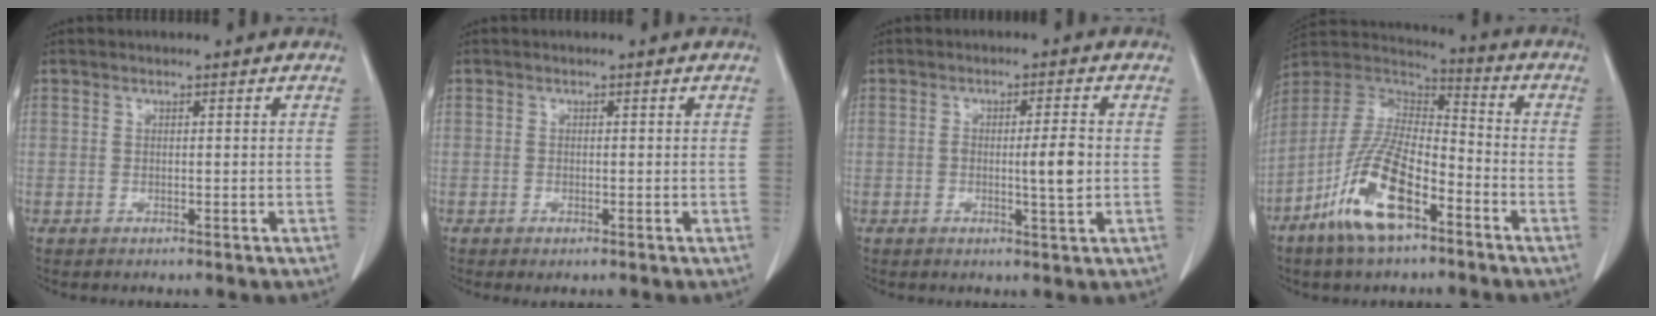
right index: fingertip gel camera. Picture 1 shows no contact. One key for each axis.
{"total": 0.8, "fx": -0.5, "fy": 0.2, "fz": 0.6, "tx": -0.009, "ty": -0.002, "tz": -0.006}
{"total": 4.3, "fx": -0.3, "fy": 0.5, "fz": 4.3, "tx": -0.066, "ty": -0.001, "tz": -0.004}
{"total": 14.6, "fx": -7.5, "fy": 4.8, "fz": 11.6, "tx": -0.237, "ty": 0.000, "tz": -0.140}